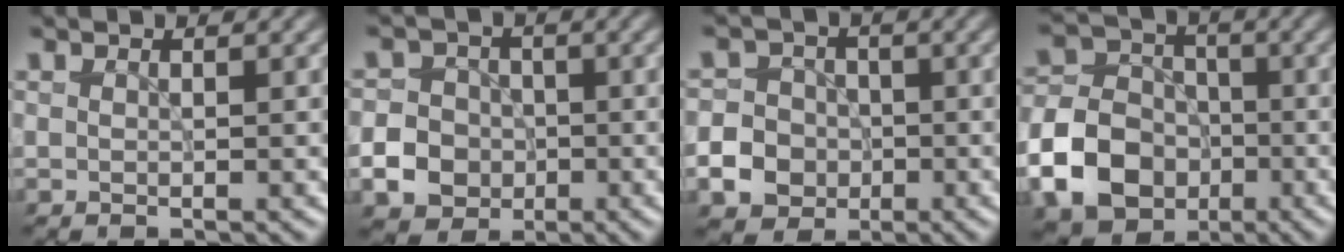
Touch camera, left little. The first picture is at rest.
{"total": 7.0, "force": [-2.5, 6.2, 1.9], "torque": [-0.036, -0.015, -0.065]}
{"total": 7.4, "force": [-2.9, 6.6, 1.9], "torque": [-0.038, -0.019, -0.071]}
{"total": 9.0, "force": [-3.2, 7.1, 4.6], "torque": [-0.096, -0.003, -0.073]}